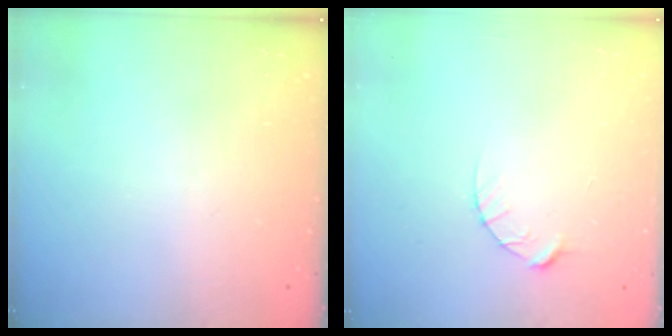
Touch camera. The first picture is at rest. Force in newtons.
{"total": 4.7, "press": 4.7, "slide": 0.6}